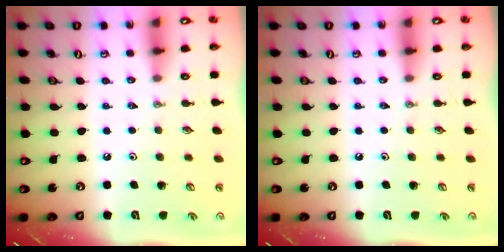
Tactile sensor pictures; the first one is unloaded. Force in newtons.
{"total": 0.0}